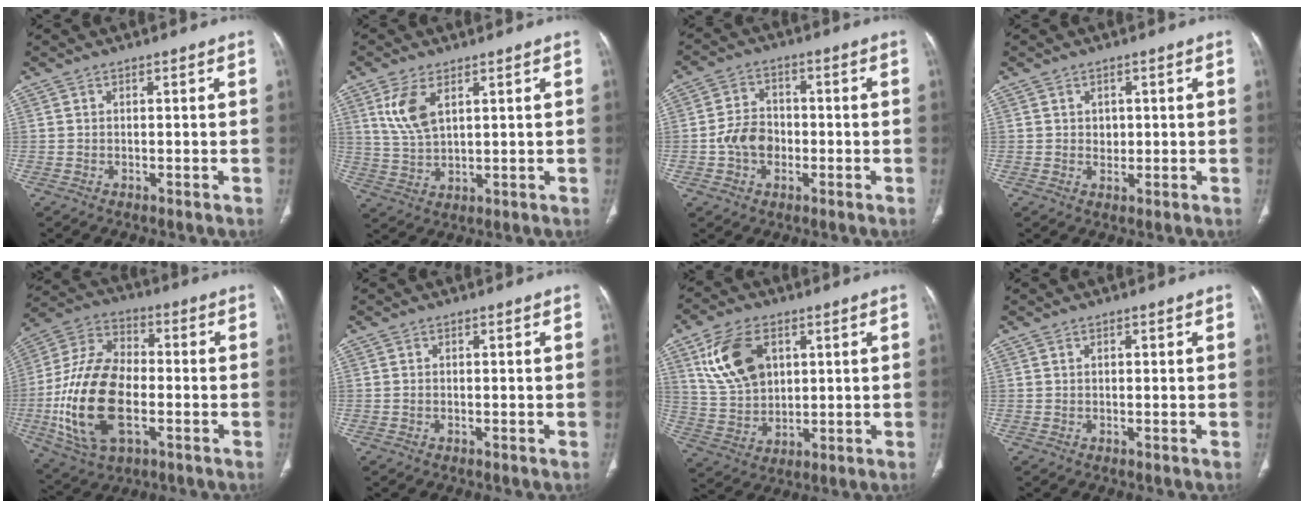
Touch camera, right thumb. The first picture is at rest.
{"total": 7.3, "force": [3.2, 3.4, 5.5], "torque": [-0.117, -0.009, 0.075]}
{"total": 7.0, "force": [-1.5, 5.5, 4.1], "torque": [-0.057, 0.022, -0.034]}
{"total": 1.8, "force": [0.4, 1.5, 0.9], "torque": [-0.005, -0.002, 0.009]}
{"total": 20.5, "force": [-4.2, 11.7, 16.3], "torque": [-0.322, 0.018, -0.071]}
{"total": 0.0}
{"total": 13.2, "force": [4.8, 8.8, 8.7], "torque": [-0.148, -0.012, 0.102]}
{"total": 0.6, "force": [0.2, 0.3, 0.4], "torque": [-0.007, 0.000, 0.003]}